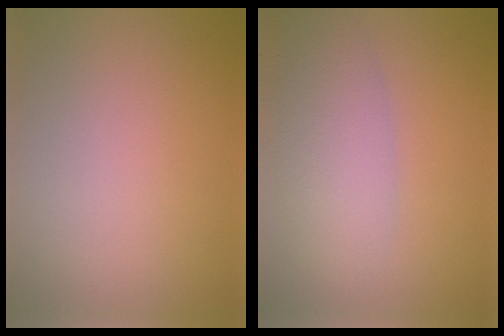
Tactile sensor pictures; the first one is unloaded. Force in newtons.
{"total": 5.4, "press": 5.4, "slide": 0.3}